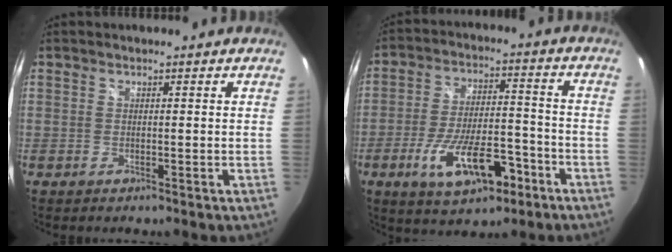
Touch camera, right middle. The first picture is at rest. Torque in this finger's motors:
{"motor_torque": [1.51, -0.62, 0.28, 0.19]}